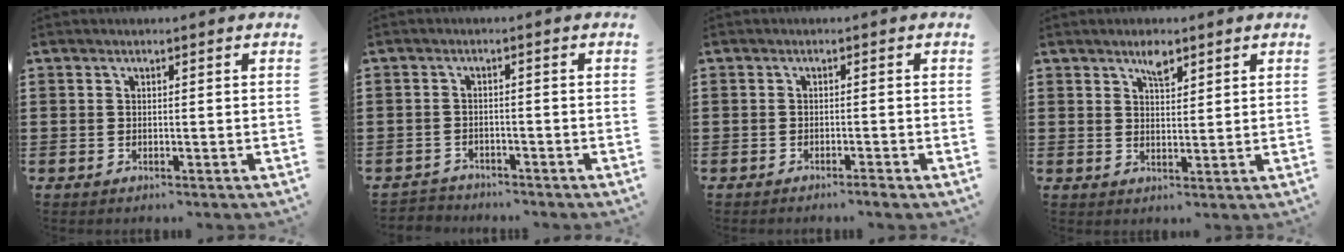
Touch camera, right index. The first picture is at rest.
{"total": 2.1, "force": [-2.0, 0.5, -0.3], "torque": [-0.003, 0.003, -0.046]}
{"total": 1.0, "force": [-0.9, -0.1, 0.4], "torque": [-0.009, -0.001, -0.018]}
{"total": 3.1, "force": [2.2, 1.2, 1.8], "torque": [-0.032, 0.001, 0.038]}